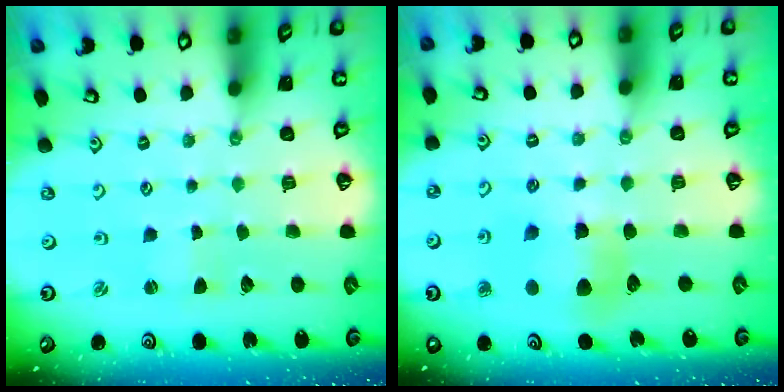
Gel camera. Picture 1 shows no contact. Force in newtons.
{"total": 8.2, "press": 8.1, "slide": 1.1}